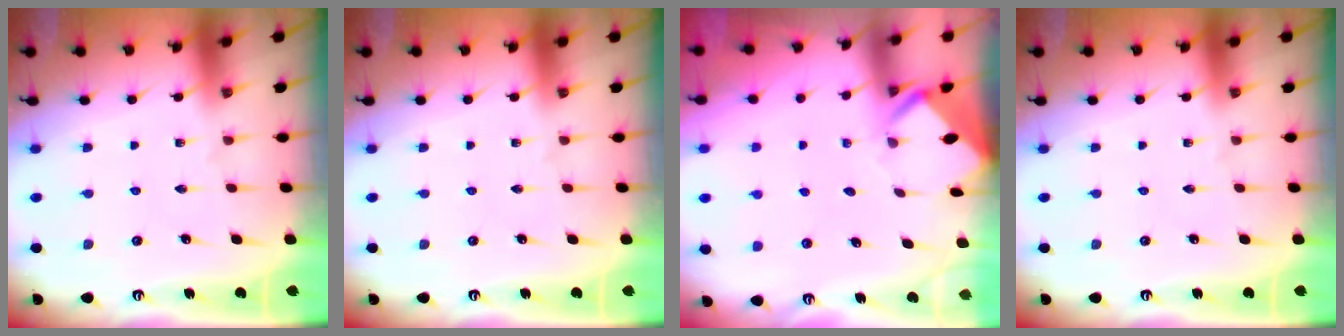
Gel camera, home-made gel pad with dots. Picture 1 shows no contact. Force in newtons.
{"total": 0.0}
{"total": 3.2, "press": 3.2, "slide": 0.2}
{"total": 0.0}